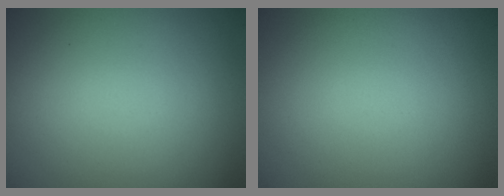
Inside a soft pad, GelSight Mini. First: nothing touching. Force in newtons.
{"total": 0.0}